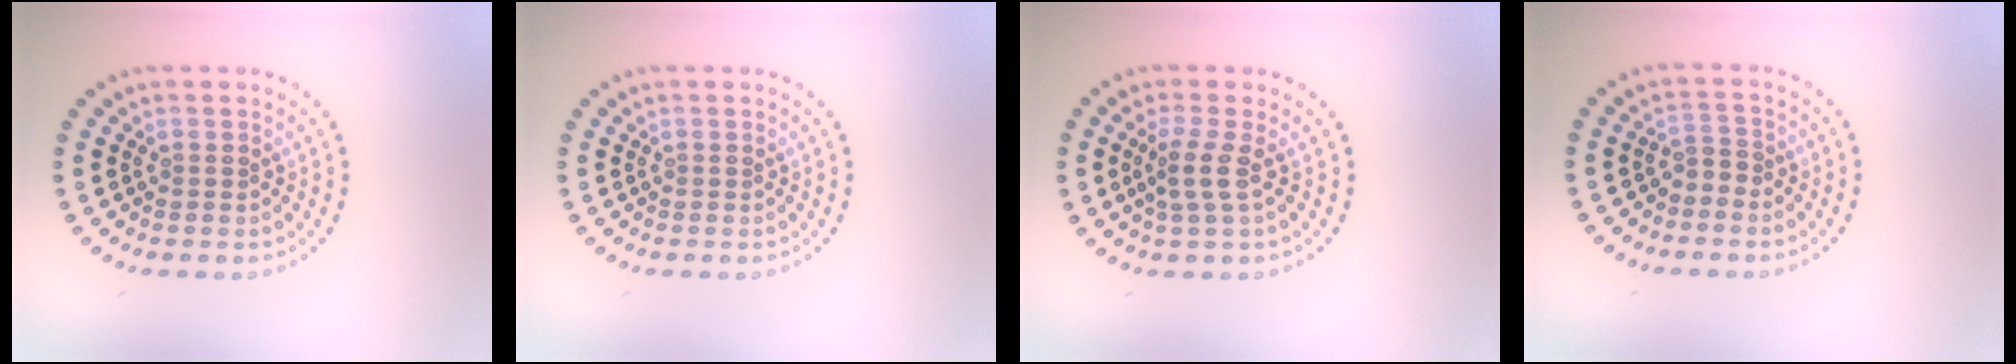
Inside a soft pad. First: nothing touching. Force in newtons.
{"total": 0.0}
{"total": 2.1, "press": 1.6, "slide": 1.4}
{"total": 1.1, "press": 0.7, "slide": 0.8}